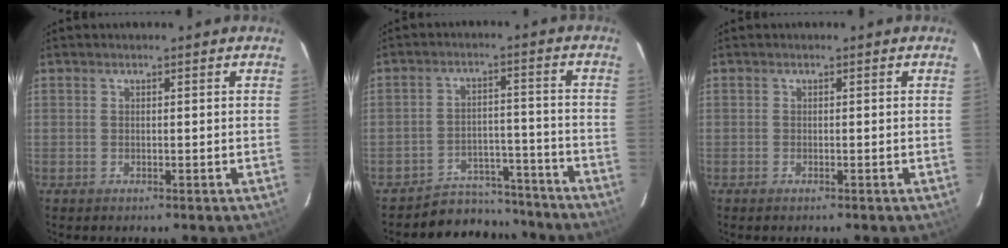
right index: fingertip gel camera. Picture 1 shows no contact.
{"total": 10.8, "force": [-9.9, 4.3, 0.7], "torque": [-0.022, 0.040, -0.135]}
{"total": 0.5, "force": [-0.5, 0.1, 0.2], "torque": [-0.004, -0.002, -0.009]}